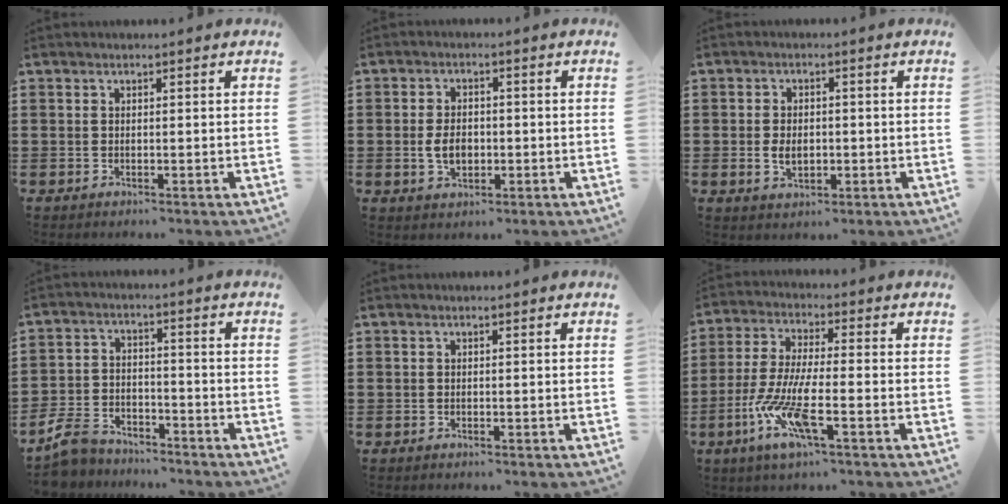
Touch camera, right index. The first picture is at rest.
{"total": 4.1, "force": [-0.6, 2.6, 3.2], "torque": [-0.070, 0.001, -0.012]}
{"total": 3.0, "force": [-0.3, 2.0, 2.3], "torque": [-0.048, 0.002, -0.006]}
{"total": 6.0, "force": [-5.4, 1.9, 1.8], "torque": [-0.055, 0.007, -0.109]}
{"total": 0.0}
{"total": 9.7, "force": [-4.5, 2.1, 8.4], "torque": [-0.198, -0.012, -0.091]}